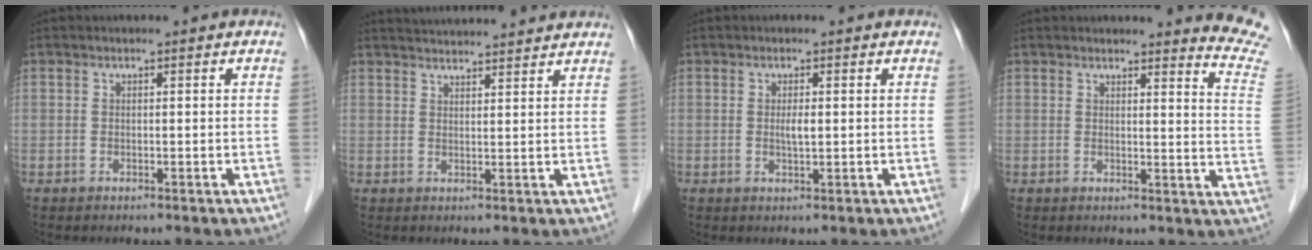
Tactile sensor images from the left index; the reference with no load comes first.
{"total": 10.7, "force": [10.3, 0.4, 3.0], "torque": [-0.047, 0.026, 0.134]}
{"total": 1.6, "force": [0.2, 0.3, 1.5], "torque": [-0.030, 0.000, 0.003]}
{"total": 9.2, "force": [9.2, -0.9, 0.7], "torque": [0.002, -0.104, 0.073]}